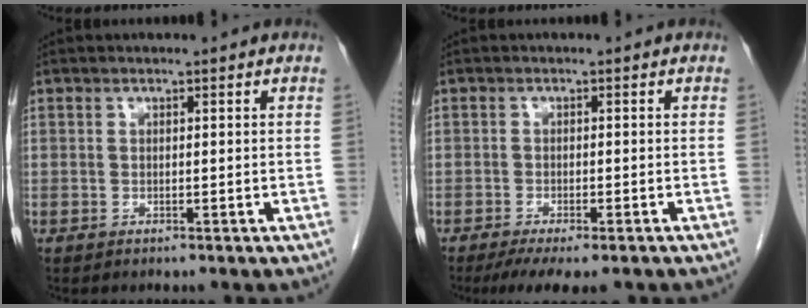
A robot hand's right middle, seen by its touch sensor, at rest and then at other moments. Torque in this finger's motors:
{"motor_torque": [1.18, -0.95, 0.23, 0.11]}